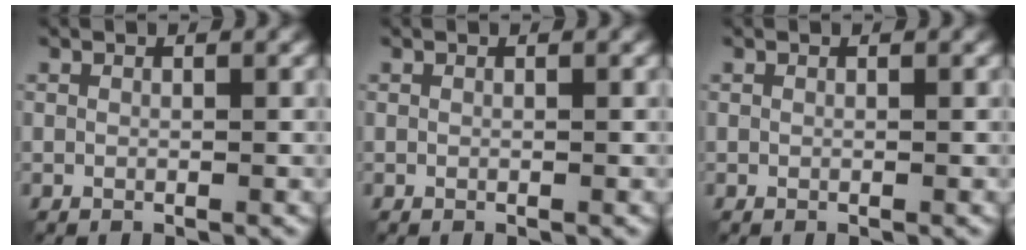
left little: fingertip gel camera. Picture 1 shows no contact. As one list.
[{"total": 0.0}, {"total": 0.0}]